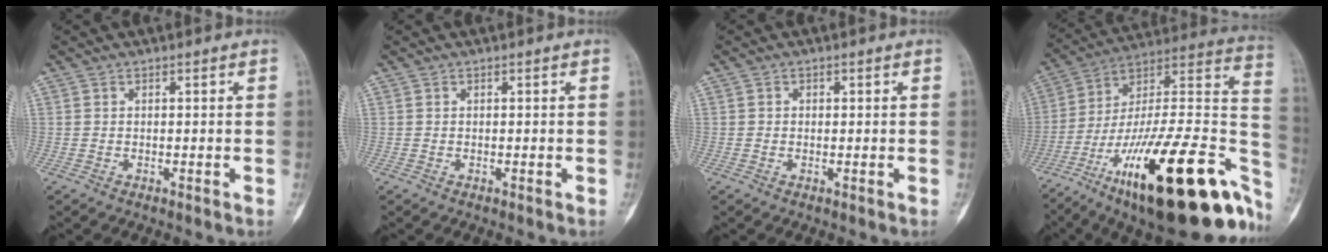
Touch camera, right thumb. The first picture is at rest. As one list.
[{"total": 0.0}, {"total": 0.6, "force": [0.1, 0.5, 0.2], "torque": [0.002, 0.001, -0.001]}, {"total": 38.8, "force": [-15.9, 12.4, 33.1], "torque": [-0.416, 0.067, -0.250]}]